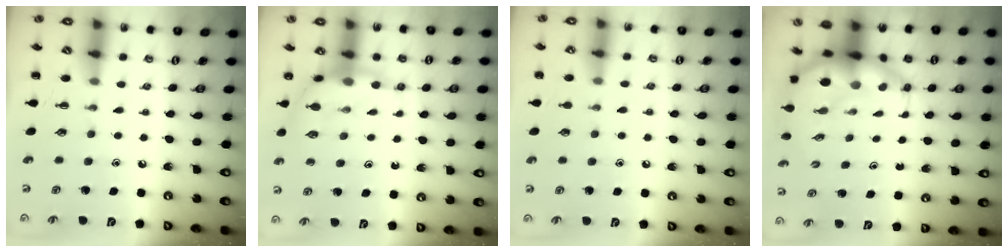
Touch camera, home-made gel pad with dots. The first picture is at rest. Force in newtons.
{"total": 7.3, "press": 7.2, "slide": 1.1}
{"total": 6.2, "press": 5.9, "slide": 2.0}
{"total": 6.4, "press": 6.1, "slide": 1.9}